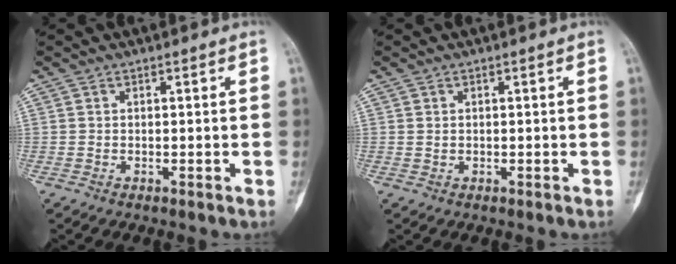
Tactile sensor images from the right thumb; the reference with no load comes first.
{"total": 0.6, "force": [0.0, 0.5, 0.3], "torque": [-0.003, 0.000, 0.001]}